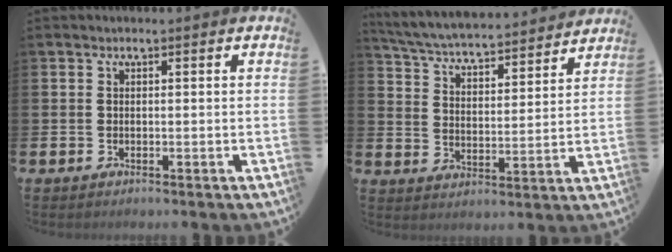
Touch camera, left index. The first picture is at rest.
{"total": 5.3, "force": [5.2, 0.4, 1.0], "torque": [-0.052, -0.047, 0.086]}